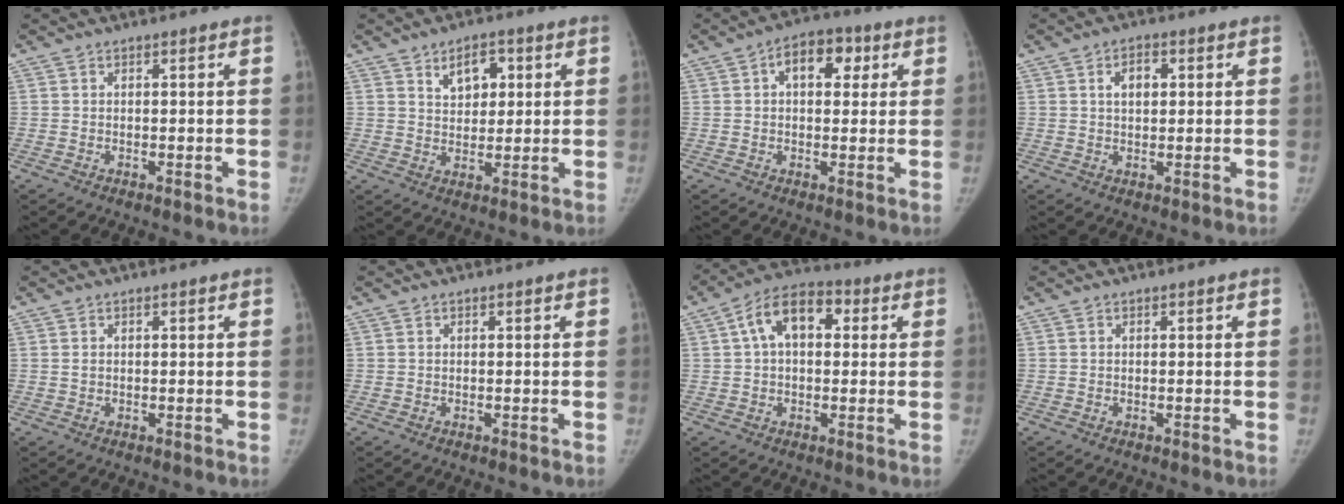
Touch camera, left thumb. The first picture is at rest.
{"total": 6.0, "force": [2.6, 3.8, 3.8], "torque": [-0.029, -0.012, 0.041]}
{"total": 8.1, "force": [2.5, 5.1, 5.8], "torque": [-0.052, 0.010, 0.029]}
{"total": 4.0, "force": [1.2, 2.5, 2.9], "torque": [-0.037, 0.004, 0.018]}
{"total": 0.6, "force": [0.1, 0.5, 0.4], "torque": [-0.007, 0.000, 0.003]}
{"total": 0.0}
{"total": 10.6, "force": [2.5, 6.5, 8.0], "torque": [-0.122, 0.028, 0.031]}
{"total": 0.0}